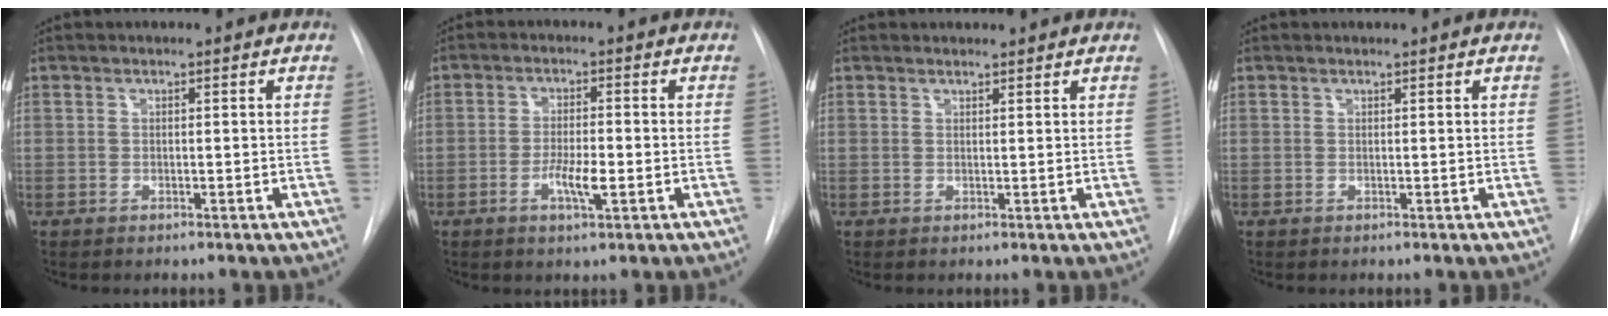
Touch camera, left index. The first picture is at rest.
{"total": 4.6, "force": [-2.2, 0.8, 3.9], "torque": [-0.073, -0.008, -0.034]}
{"total": 1.4, "force": [1.4, 0.4, 0.1], "torque": [-0.008, 0.011, 0.020]}
{"total": 0.0}